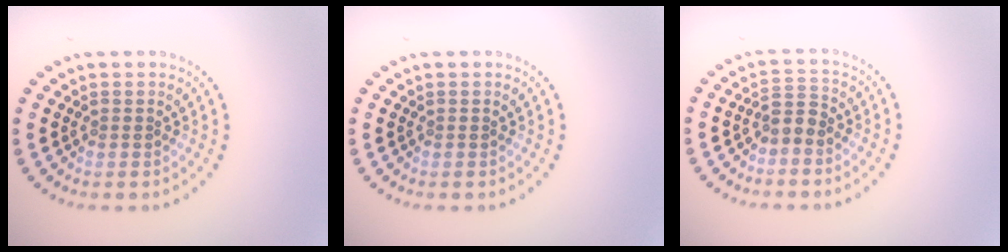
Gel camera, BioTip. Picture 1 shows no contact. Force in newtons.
{"total": 0.0}
{"total": 1.8, "press": 1.5, "slide": 1.0}